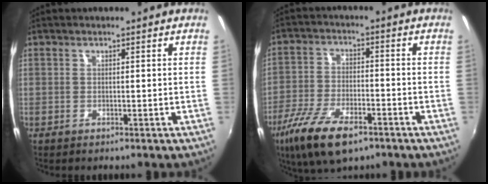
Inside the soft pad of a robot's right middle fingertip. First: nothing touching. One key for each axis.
{"total": 13.1, "fx": -8.1, "fy": 5.1, "fz": 8.9, "tx": -0.197, "ty": -0.031, "tz": -0.152}